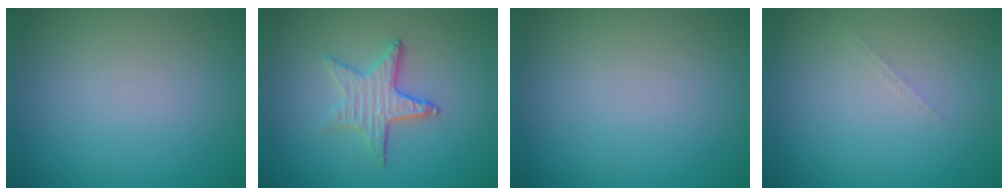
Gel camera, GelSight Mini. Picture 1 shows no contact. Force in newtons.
{"total": 3.5, "press": 2.9, "slide": 2.0}
{"total": 0.0}
{"total": 0.6, "press": 0.6, "slide": 0.1}